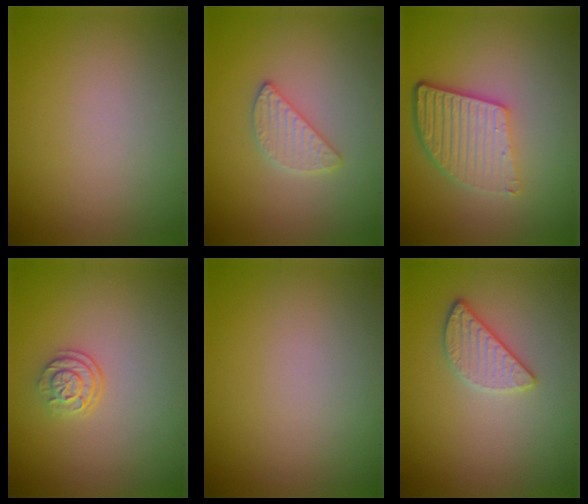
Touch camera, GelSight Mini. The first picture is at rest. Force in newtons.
{"total": 2.4, "press": 2.3, "slide": 0.3}
{"total": 5.6, "press": 4.0, "slide": 4.0}
{"total": 2.3, "press": 1.7, "slide": 1.5}
{"total": 0.0}
{"total": 2.5, "press": 2.3, "slide": 0.8}